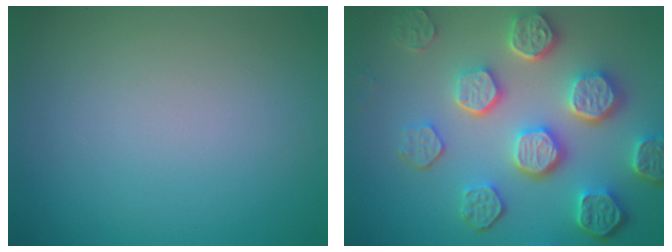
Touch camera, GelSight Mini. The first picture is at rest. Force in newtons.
{"total": 7.8, "press": 6.0, "slide": 5.1}